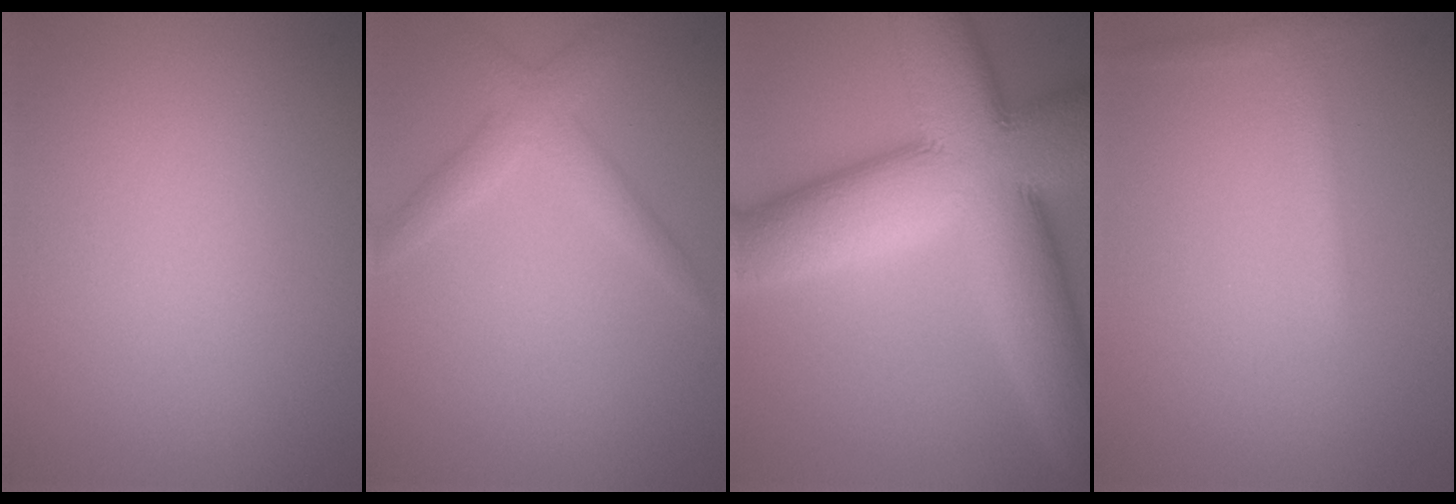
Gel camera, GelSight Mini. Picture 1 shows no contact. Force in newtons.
{"total": 2.6, "press": 2.6, "slide": 0.0}
{"total": 15.9, "press": 15.9, "slide": 0.5}
{"total": 1.3, "press": 1.3, "slide": 0.1}